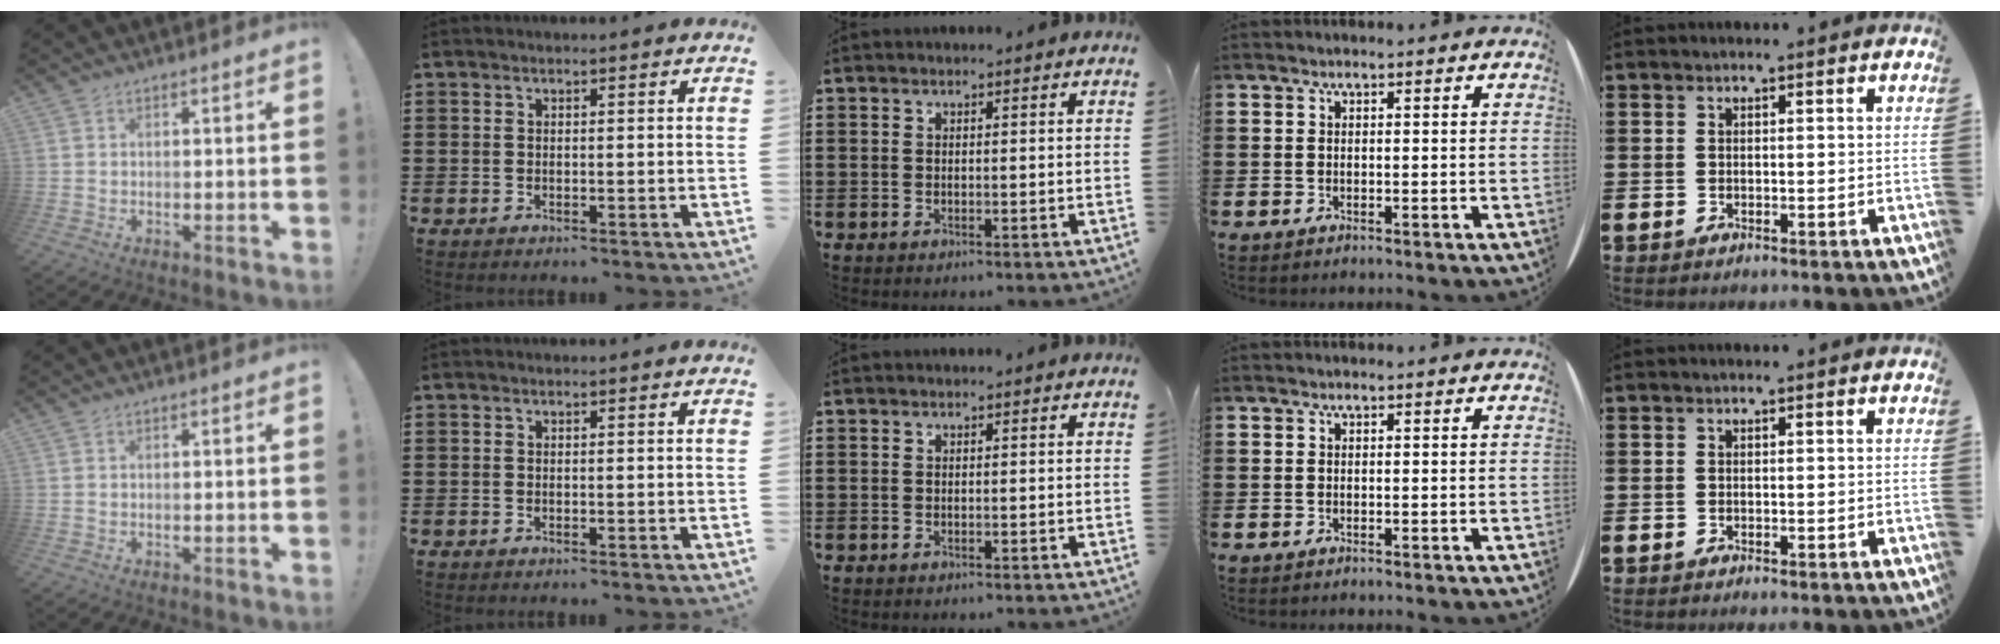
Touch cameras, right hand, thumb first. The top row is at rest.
{}